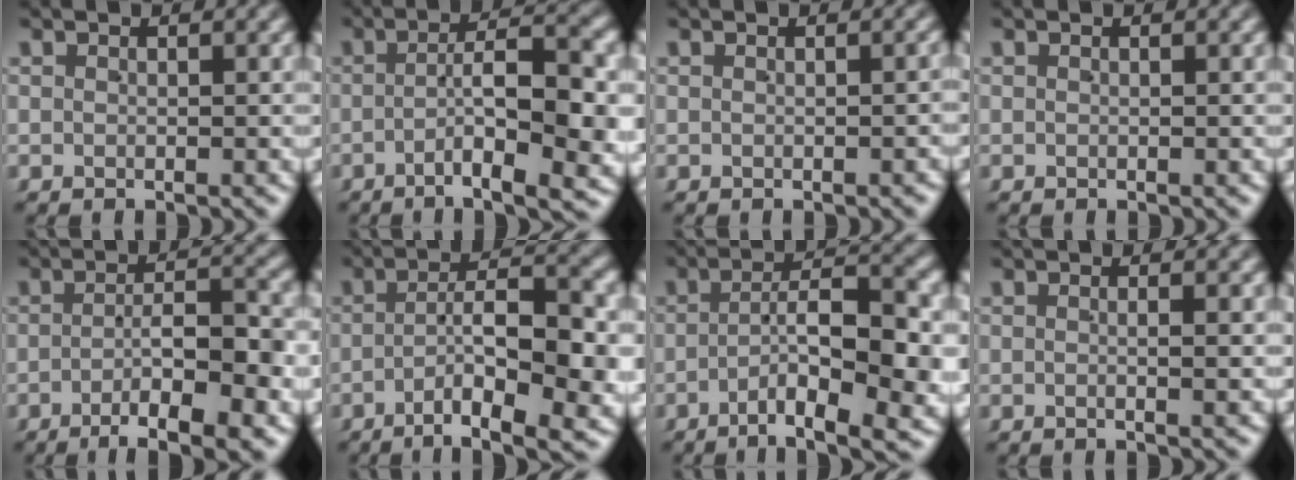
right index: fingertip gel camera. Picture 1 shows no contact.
{"total": 7.7, "force": [-2.5, 1.7, 7.1], "torque": [-0.097, -0.011, -0.033]}
{"total": 0.5, "force": [-0.2, 0.2, 0.5], "torque": [-0.005, 0.001, -0.001]}
{"total": 0.0}
{"total": 8.5, "force": [-5.3, 2.2, 6.3], "torque": [-0.083, -0.013, -0.072]}
{"total": 9.0, "force": [-4.1, 2.5, 7.6], "torque": [-0.107, -0.015, -0.054]}
{"total": 8.9, "force": [-3.7, 2.6, 7.6], "torque": [-0.108, -0.015, -0.049]}
{"total": 1.1, "force": [0.0, 0.0, 1.1], "torque": [-0.016, 0.001, -0.002]}